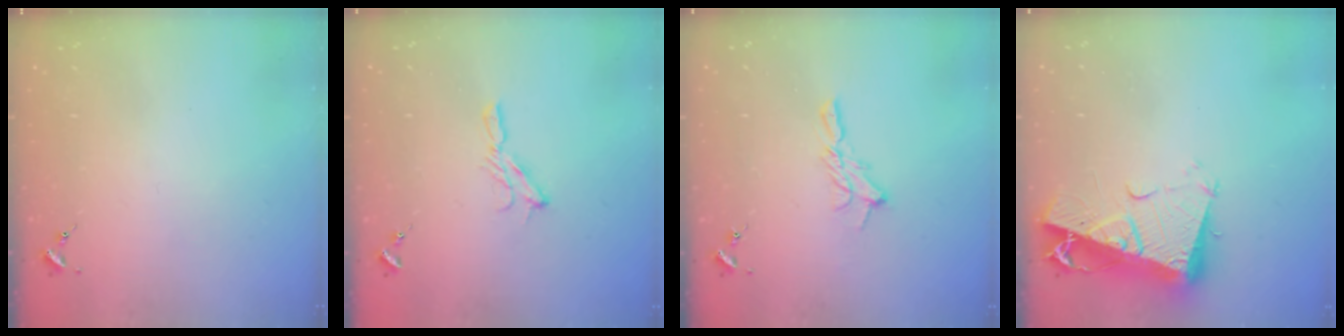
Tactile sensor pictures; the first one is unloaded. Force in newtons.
{"total": 6.2, "press": 6.2, "slide": 0.2}
{"total": 9.2, "press": 9.1, "slide": 0.7}
{"total": 15.1, "press": 14.9, "slide": 1.8}